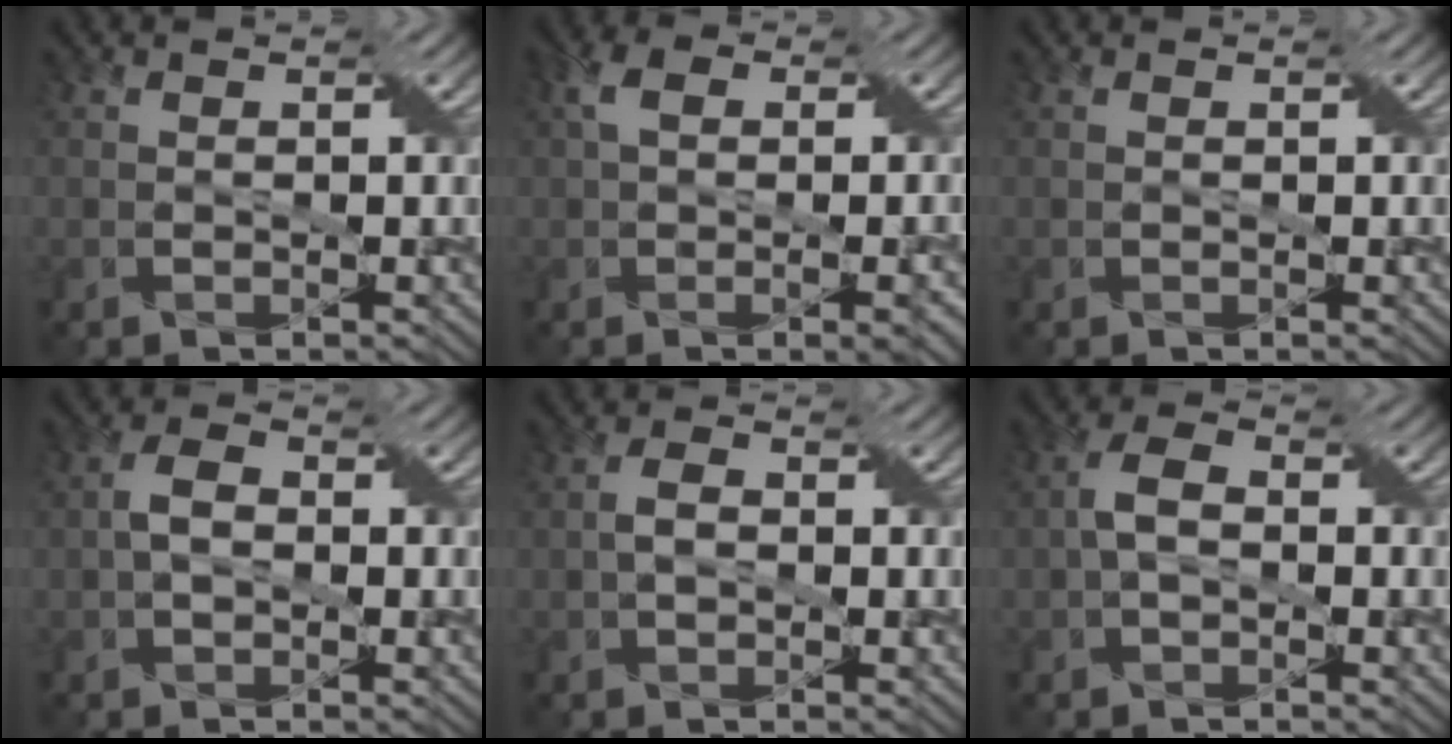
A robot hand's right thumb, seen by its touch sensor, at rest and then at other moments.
{"total": 5.4, "force": [-0.1, 2.8, 4.6], "torque": [-0.085, 0.001, 0.002]}
{"total": 0.0}
{"total": 2.8, "force": [-0.3, 1.8, 2.1], "torque": [-0.046, 0.007, -0.009]}
{"total": 2.0, "force": [-0.2, 1.2, 1.5], "torque": [-0.032, 0.005, -0.005]}
{"total": 3.2, "force": [-0.4, 1.9, 2.6], "torque": [-0.059, 0.010, -0.012]}